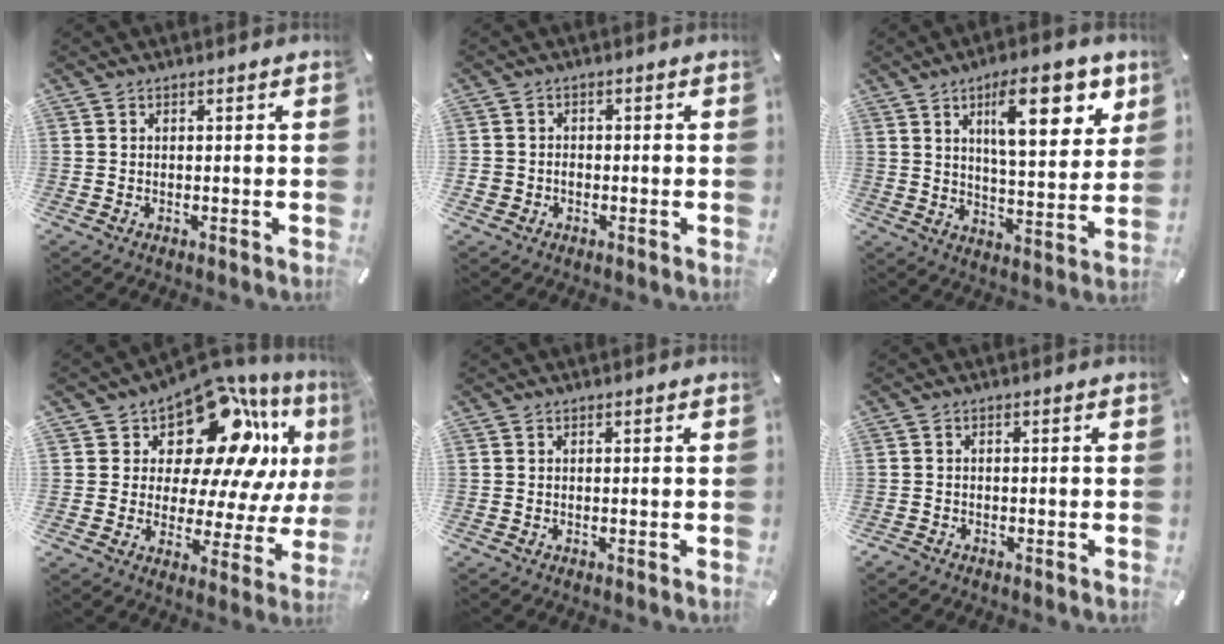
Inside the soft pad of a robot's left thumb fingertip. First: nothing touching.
{"total": 2.9, "force": [-1.0, 2.7, 0.7], "torque": [-0.012, 0.008, -0.022]}
{"total": 17.5, "force": [8.0, 6.6, 14.0], "torque": [-0.198, -0.023, 0.121]}
{"total": 17.8, "force": [11.3, 9.5, 9.9], "torque": [-0.143, -0.096, 0.193]}
{"total": 0.0}
{"total": 1.2, "force": [-0.9, 0.7, 0.4], "torque": [-0.006, 0.004, -0.020]}